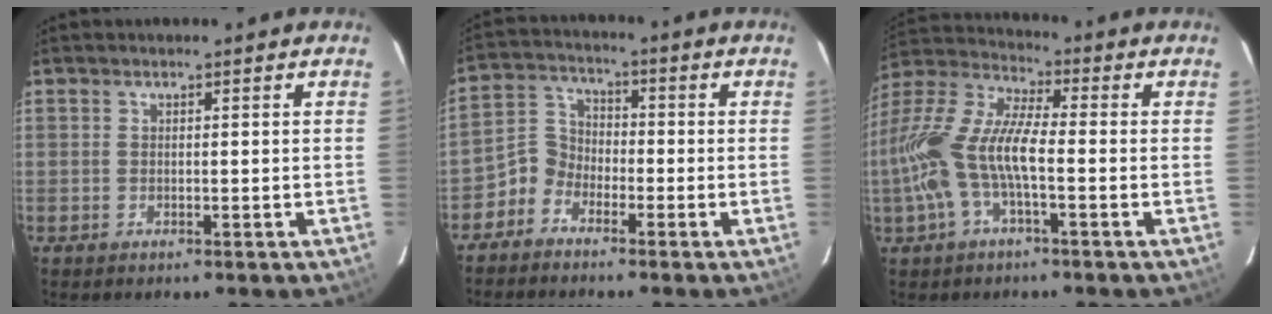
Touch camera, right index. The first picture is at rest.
{"total": 5.1, "force": [-3.3, 3.8, 0.9], "torque": [-0.021, 0.023, -0.081]}
{"total": 15.6, "force": [-3.2, 5.1, 14.3], "torque": [-0.294, 0.002, -0.066]}